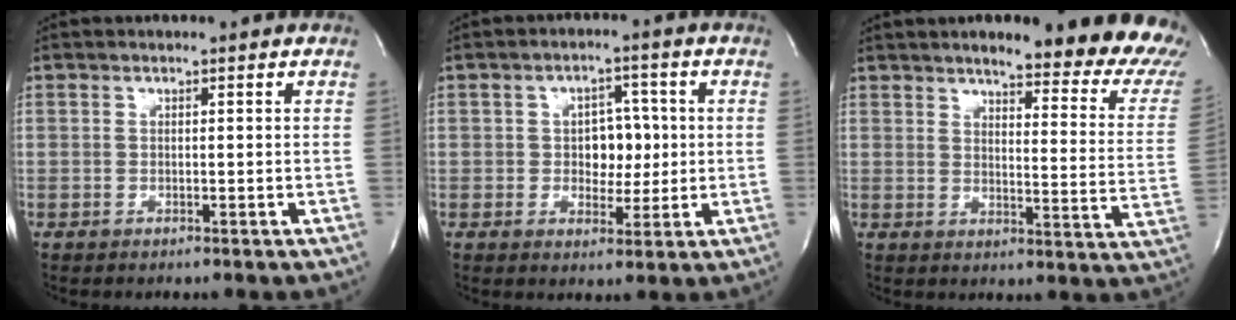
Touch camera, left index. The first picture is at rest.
{"total": 5.6, "force": [0.2, 3.8, 4.0], "torque": [-0.053, 0.014, 0.006]}
{"total": 21.6, "force": [18.7, 3.5, 10.2], "torque": [-0.119, -0.067, 0.204]}